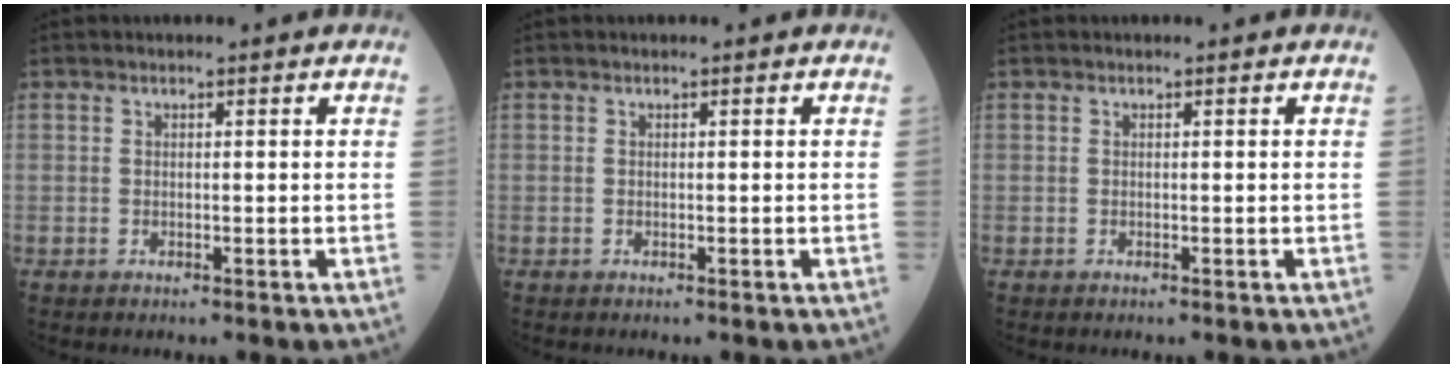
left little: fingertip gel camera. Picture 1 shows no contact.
{"total": 0.0}
{"total": 0.0}